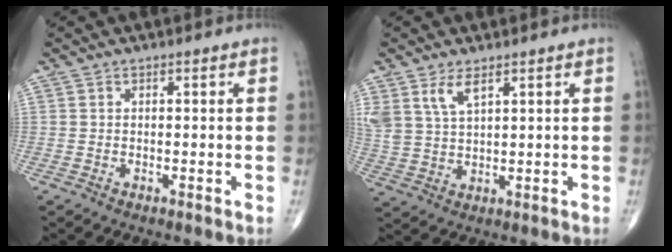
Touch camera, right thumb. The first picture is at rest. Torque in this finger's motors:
{"motor_torque": [-0.06, 0.06, 0.53, 0.45, 0.05]}